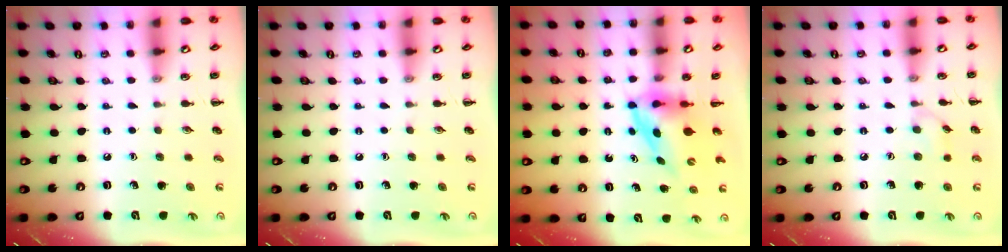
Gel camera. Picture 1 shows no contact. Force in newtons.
{"total": 0.0}
{"total": 3.9, "press": 3.8, "slide": 0.6}
{"total": 5.4, "press": 5.0, "slide": 2.0}